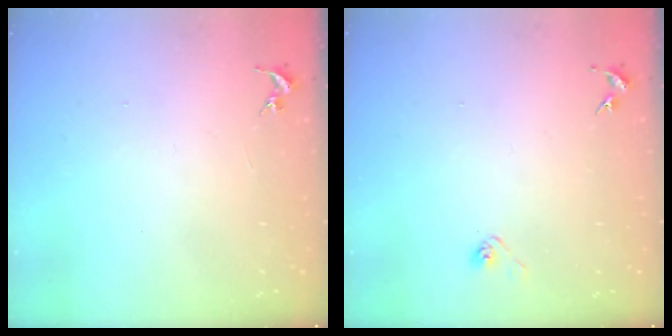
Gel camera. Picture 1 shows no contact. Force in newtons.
{"total": 3.8, "press": 3.7, "slide": 1.0}